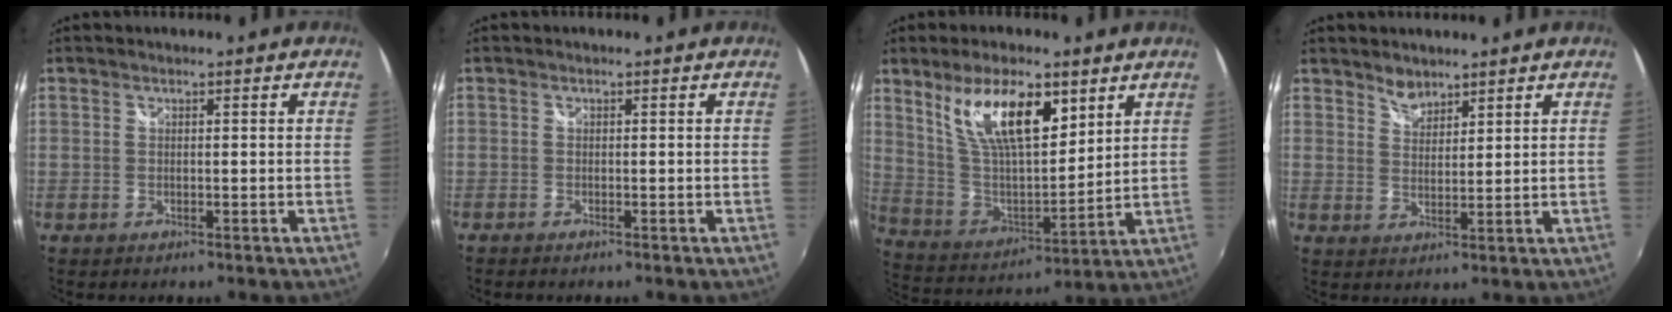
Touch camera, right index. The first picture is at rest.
{"total": 0.7, "force": [-0.7, 0.3, 0.1], "torque": [-0.006, -0.004, -0.016]}
{"total": 16.3, "force": [8.7, 6.3, 12.2], "torque": [-0.217, 0.000, 0.172]}
{"total": 3.3, "force": [2.9, 1.4, 0.8], "torque": [-0.007, 0.003, 0.052]}